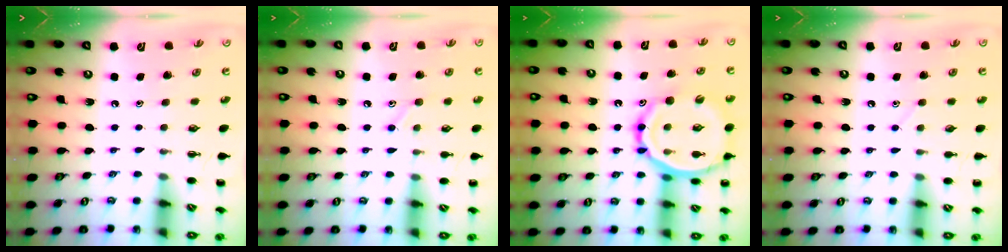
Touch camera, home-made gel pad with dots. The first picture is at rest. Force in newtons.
{"total": 9.0, "press": 8.7, "slide": 2.6}
{"total": 20.0, "press": 19.7, "slide": 3.3}
{"total": 2.9, "press": 2.7, "slide": 0.9}